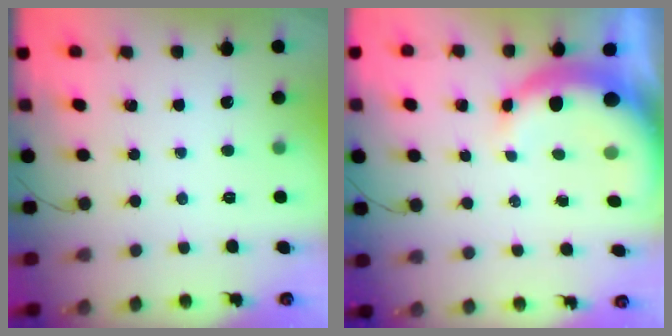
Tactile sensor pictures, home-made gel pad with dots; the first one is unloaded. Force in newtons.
{"total": 8.4, "press": 8.2, "slide": 1.4}